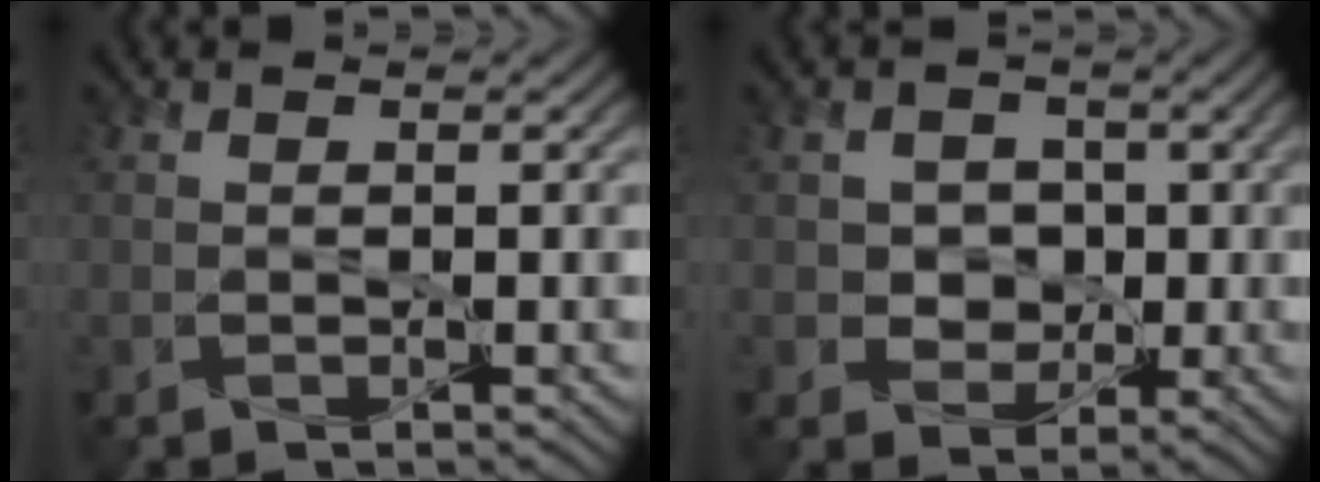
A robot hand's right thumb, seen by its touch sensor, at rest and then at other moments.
{"total": 4.9, "force": [0.4, 4.4, 2.1], "torque": [-0.047, 0.005, 0.006]}